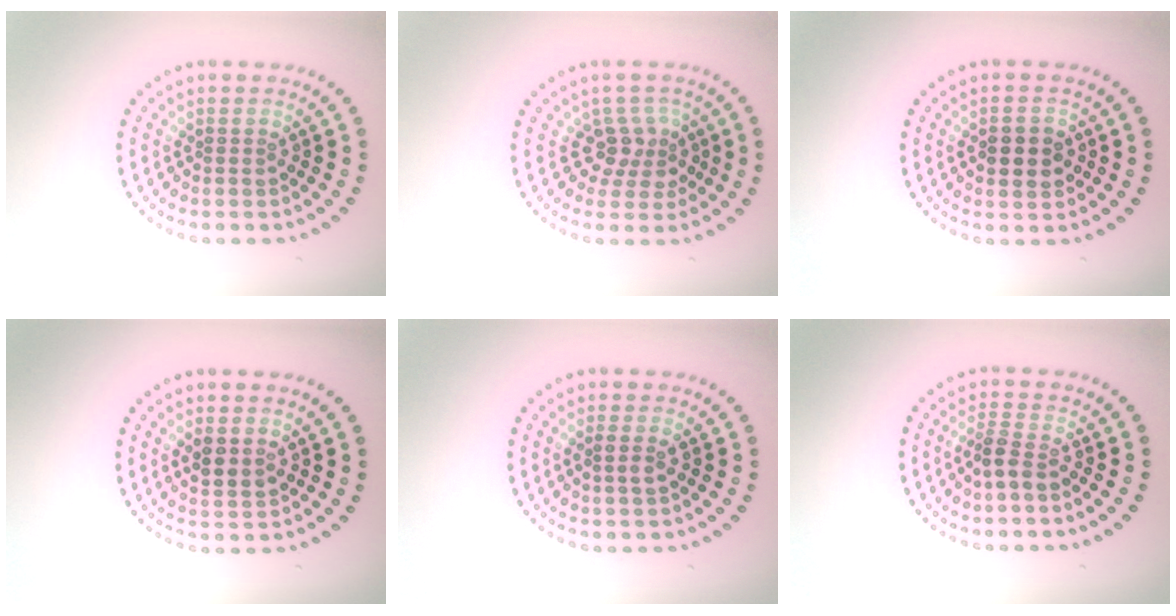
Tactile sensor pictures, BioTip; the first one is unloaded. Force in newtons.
{"total": 2.7, "press": 2.1, "slide": 1.8}
{"total": 2.9, "press": 2.9, "slide": 0.2}
{"total": 1.9, "press": 1.7, "slide": 0.7}
{"total": 0.9, "press": 0.8, "slide": 0.4}
{"total": 2.2, "press": 1.7, "slide": 1.4}